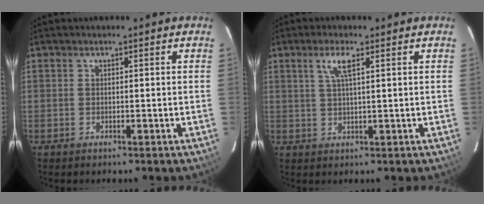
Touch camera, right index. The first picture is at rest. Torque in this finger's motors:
{"motor_torque": [0.62, 0.35, 0.34, 0.06]}